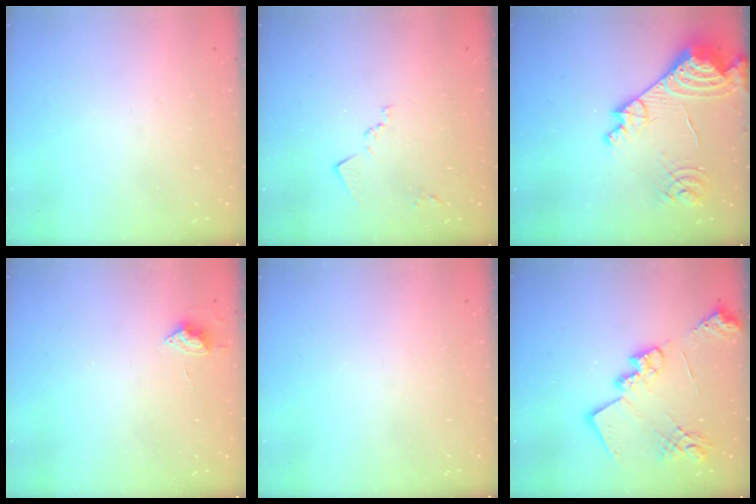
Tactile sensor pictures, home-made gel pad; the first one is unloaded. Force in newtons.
{"total": 8.4, "press": 8.3, "slide": 0.9}
{"total": 19.2, "press": 19.1, "slide": 2.0}
{"total": 5.7, "press": 5.6, "slide": 0.6}
{"total": 0.0}
{"total": 19.5, "press": 19.4, "slide": 1.7}